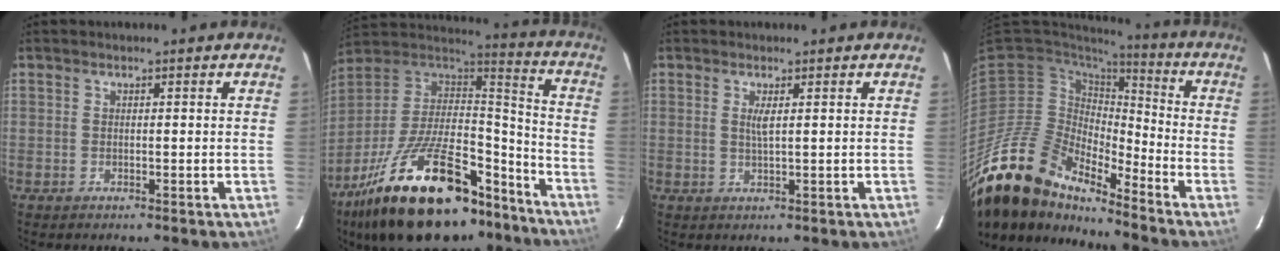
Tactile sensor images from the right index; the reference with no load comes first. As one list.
[{"total": 30.9, "force": [-20.3, 12.6, 19.6], "torque": [-0.360, -0.009, -0.308]}, {"total": 1.7, "force": [0.5, 0.1, 1.6], "torque": [-0.030, -0.002, 0.009]}, {"total": 20.6, "force": [-17.8, 5.5, 8.7], "torque": [-0.163, -0.029, -0.338]}]